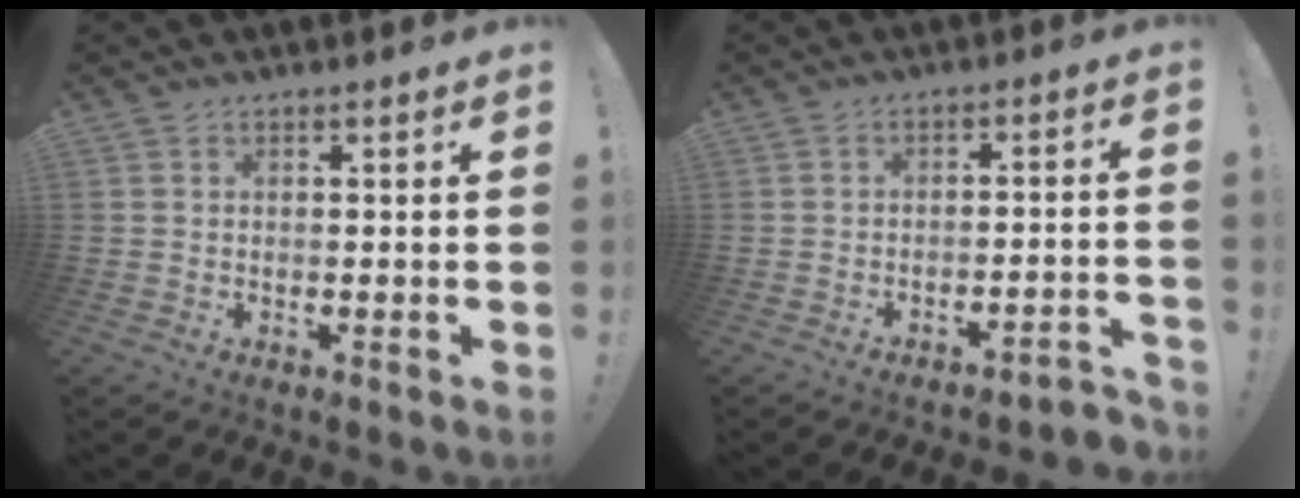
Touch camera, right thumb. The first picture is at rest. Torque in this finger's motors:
{"motor_torque": [0.02, 0.02, 0.11, -0.13, -0.01]}